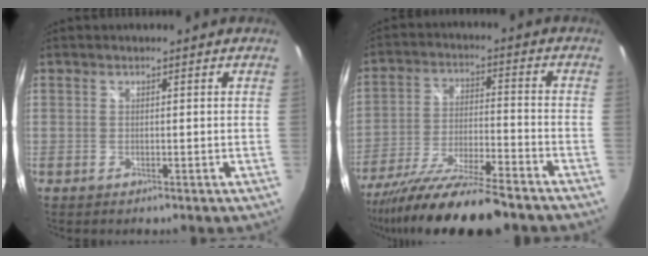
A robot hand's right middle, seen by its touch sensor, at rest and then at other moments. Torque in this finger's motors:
{"motor_torque": [1.11, -1.03, 0.84, 0.21]}